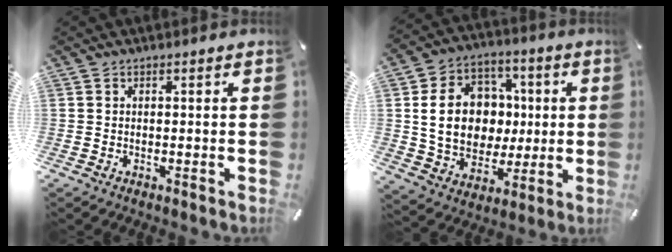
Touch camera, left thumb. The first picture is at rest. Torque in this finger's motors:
{"motor_torque": [2.09, 2.19, 1.61, -0.57, 0.49]}